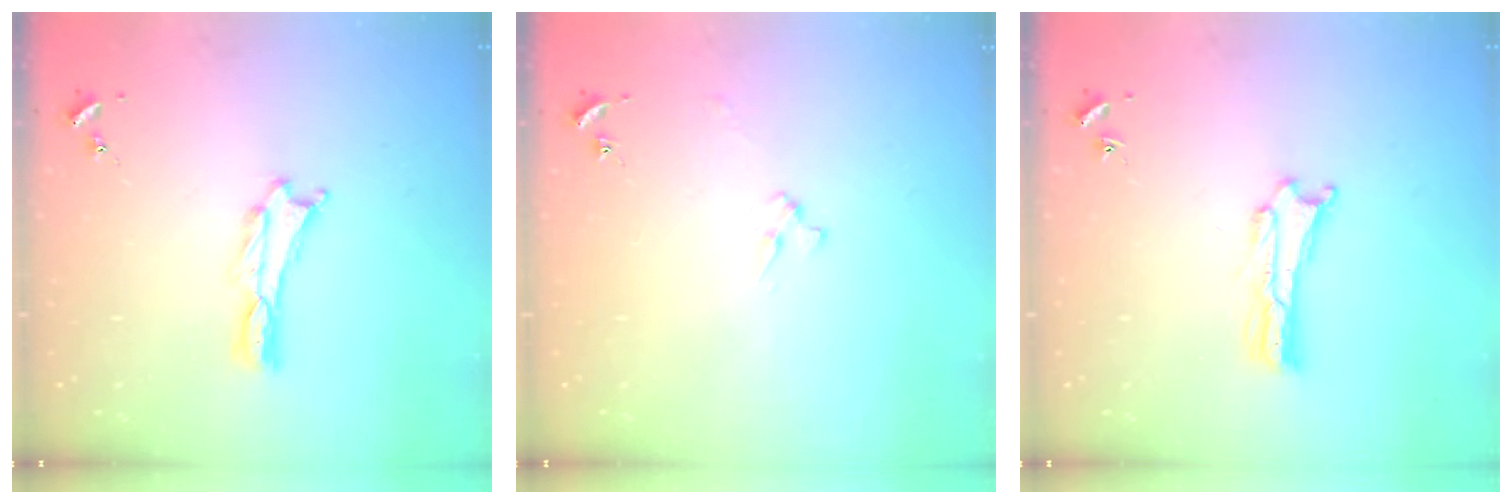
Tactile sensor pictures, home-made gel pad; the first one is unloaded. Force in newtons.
{"total": 2.4, "press": 2.4, "slide": 0.3}
{"total": 0.9, "press": 0.9, "slide": 0.2}